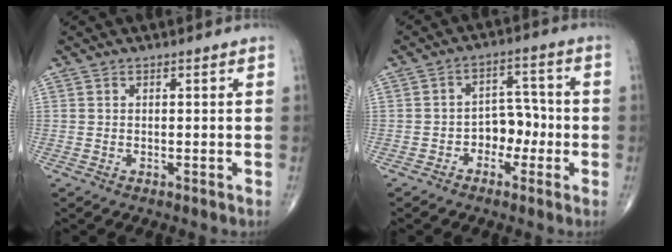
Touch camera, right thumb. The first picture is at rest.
{"total": 6.1, "force": [-2.0, 4.4, 3.7], "torque": [-0.019, 0.033, -0.041]}